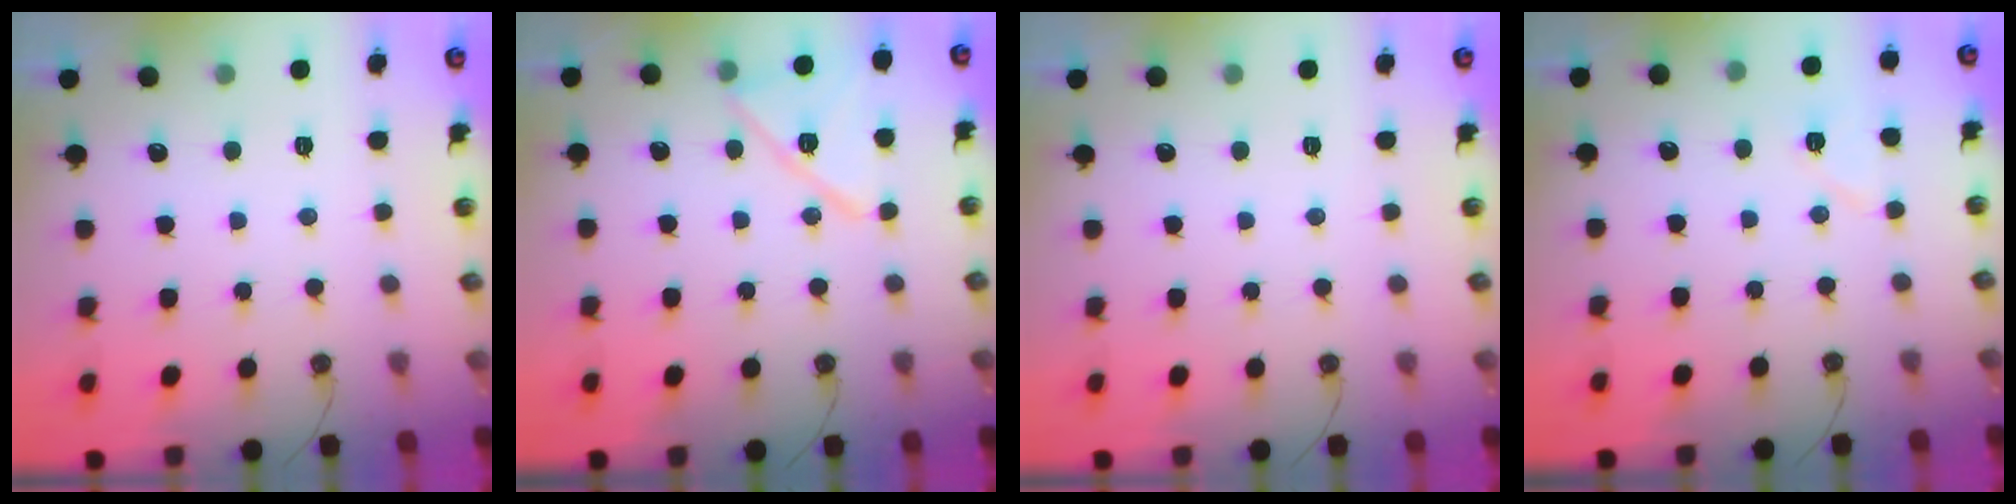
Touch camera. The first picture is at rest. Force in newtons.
{"total": 13.1, "press": 13.1, "slide": 0.7}
{"total": 0.0}
{"total": 5.5, "press": 5.5, "slide": 0.8}